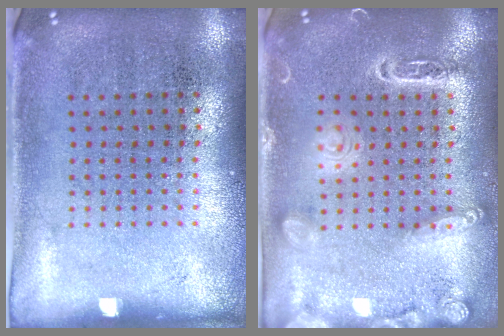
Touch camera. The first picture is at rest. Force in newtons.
{"total": 1.8, "press": 1.8, "slide": 0.2}